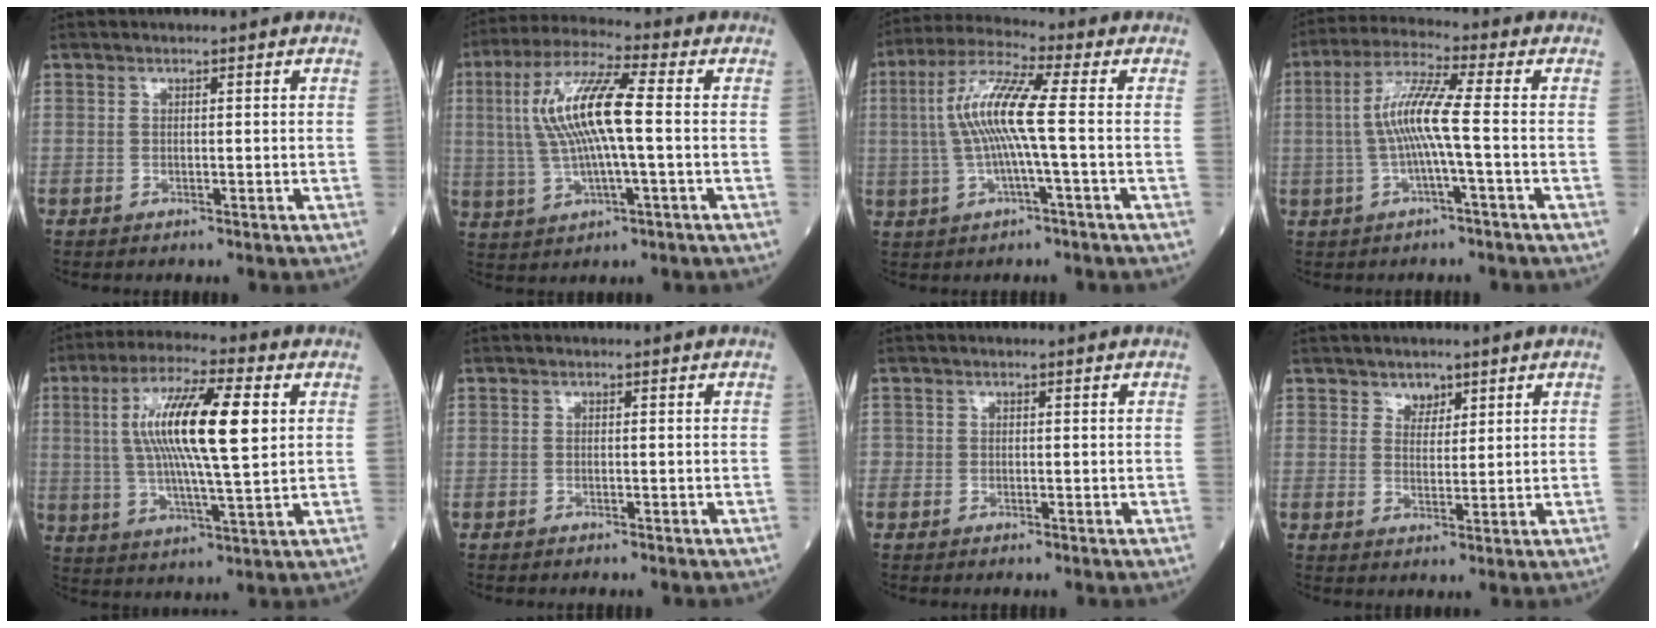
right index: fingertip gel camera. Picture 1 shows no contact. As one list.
[{"total": 13.4, "force": [0.8, 2.6, 13.1], "torque": [-0.278, 0.018, 0.016]}, {"total": 11.1, "force": [0.0, 1.1, 11.0], "torque": [-0.234, 0.017, -0.003]}, {"total": 8.9, "force": [-0.8, 0.6, 8.8], "torque": [-0.184, 0.014, -0.018]}, {"total": 16.0, "force": [3.1, 2.7, 15.5], "torque": [-0.302, 0.019, 0.053]}, {"total": 1.6, "force": [-1.3, 0.7, 0.7], "torque": [-0.020, -0.003, -0.015]}, {"total": 2.3, "force": [-0.7, 1.9, 1.1], "torque": [-0.052, 0.007, -0.014]}, {"total": 3.7, "force": [2.3, 2.6, 1.3], "torque": [-0.027, 0.004, 0.046]}]